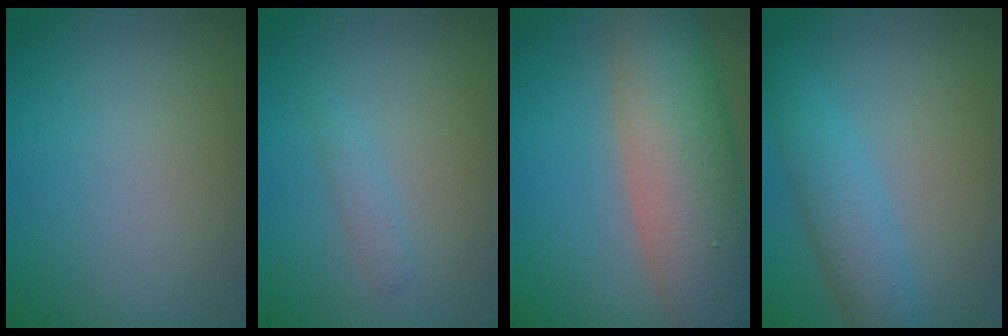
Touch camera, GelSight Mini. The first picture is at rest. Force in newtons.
{"total": 1.1, "press": 1.1, "slide": 0.1}
{"total": 11.6, "press": 11.6, "slide": 0.8}
{"total": 3.7, "press": 3.7, "slide": 0.1}